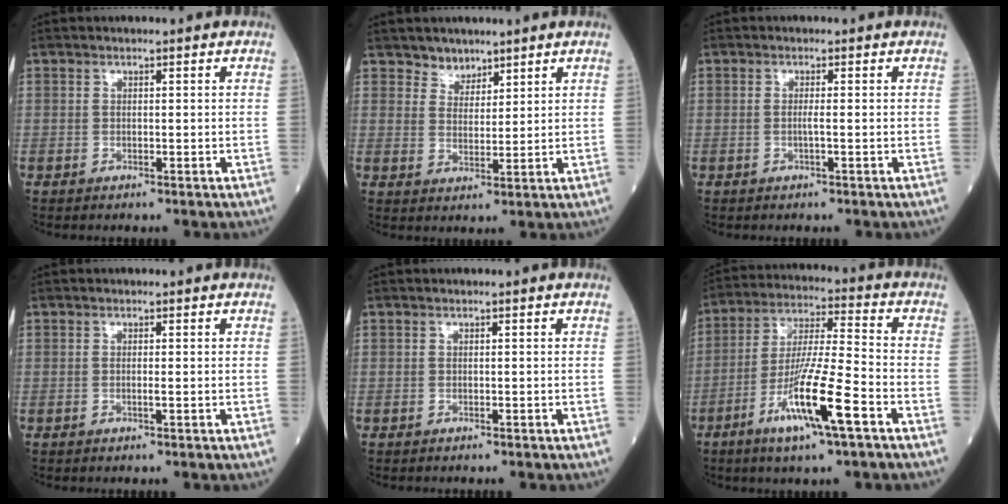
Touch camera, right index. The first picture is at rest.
{"total": 3.1, "force": [2.6, 1.7, 0.0], "torque": [0.009, -0.002, 0.044]}
{"total": 1.1, "force": [-0.3, -0.2, 1.1], "torque": [-0.022, 0.000, -0.007]}
{"total": 0.7, "force": [-0.2, -0.1, 0.7], "torque": [-0.014, 0.000, -0.005]}
{"total": 0.5, "force": [-0.4, 0.2, -0.3], "torque": [0.001, 0.003, -0.010]}
{"total": 13.2, "force": [-6.1, 0.2, 11.7], "torque": [-0.226, -0.016, -0.113]}